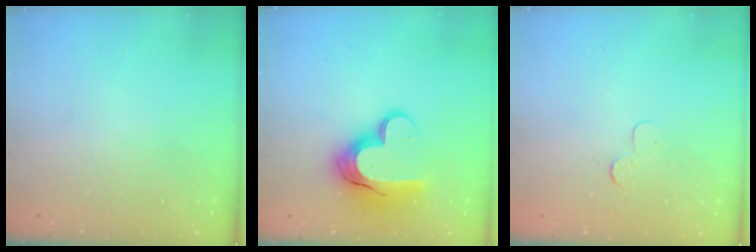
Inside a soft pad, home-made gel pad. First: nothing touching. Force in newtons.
{"total": 16.0, "press": 16.0, "slide": 1.0}
{"total": 2.3, "press": 2.3, "slide": 0.2}